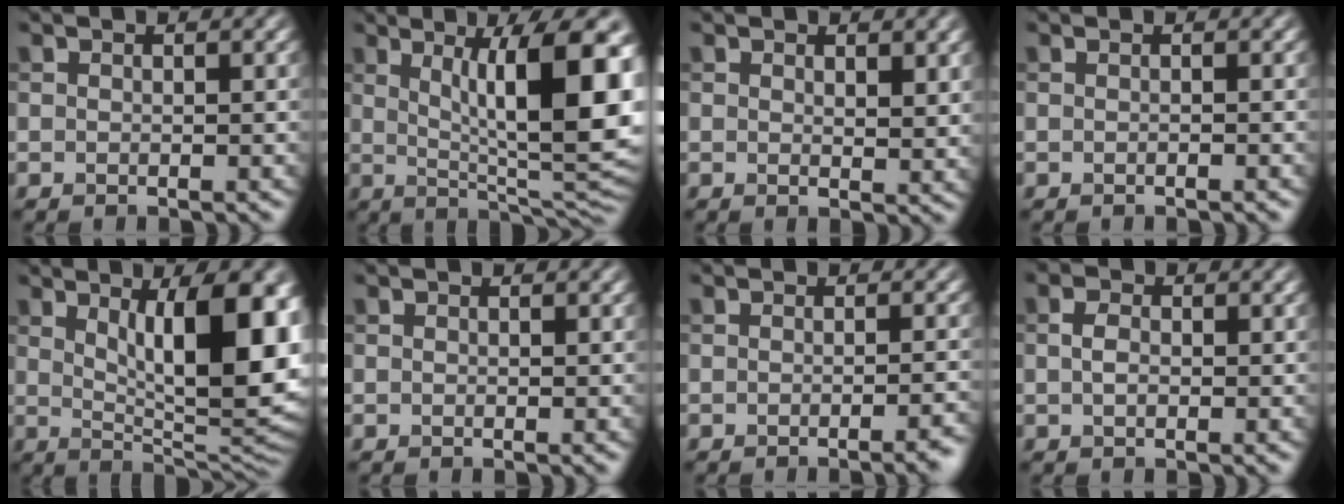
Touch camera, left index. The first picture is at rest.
{"total": 12.5, "force": [2.9, 3.2, 11.8], "torque": [-0.153, -0.003, 0.049]}
{"total": 1.9, "force": [1.0, 0.7, 1.5], "torque": [-0.019, -0.009, 0.021]}
{"total": 0.7, "force": [-0.2, 0.3, 0.6], "torque": [-0.002, 0.002, -0.006]}
{"total": 12.6, "force": [3.2, 4.4, 11.4], "torque": [-0.127, -0.006, 0.051]}
{"total": 0.0}
{"total": 2.9, "force": [-1.4, 0.9, 2.3], "torque": [-0.013, 0.005, -0.022]}
{"total": 1.7, "force": [0.1, 1.1, 1.4], "torque": [-0.028, 0.003, -0.002]}